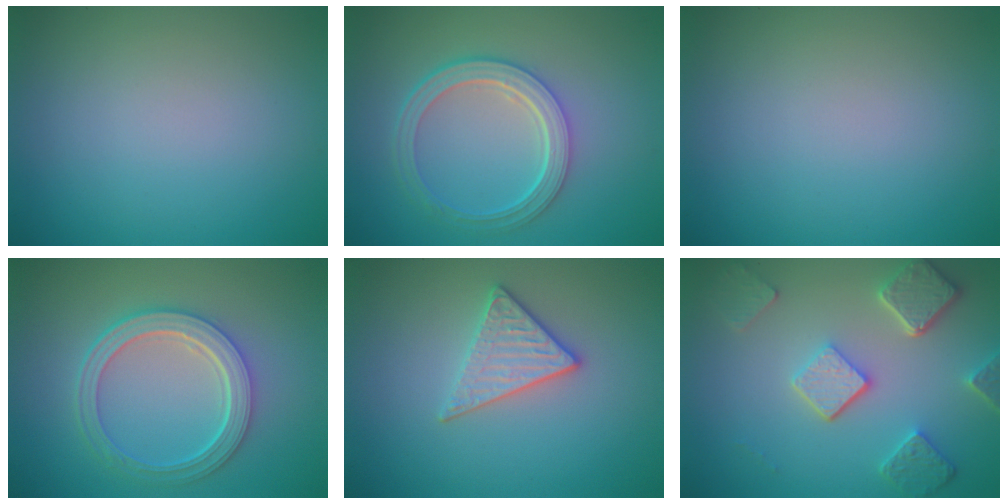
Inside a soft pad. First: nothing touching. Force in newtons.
{"total": 4.9, "press": 3.6, "slide": 3.4}
{"total": 0.0}
{"total": 5.1, "press": 4.0, "slide": 3.1}
{"total": 2.8, "press": 2.6, "slide": 1.1}
{"total": 5.3, "press": 4.0, "slide": 3.5}